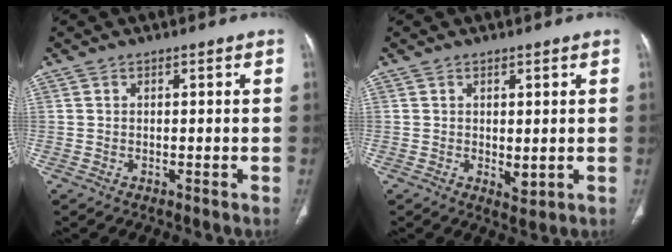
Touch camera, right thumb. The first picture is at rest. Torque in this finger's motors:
{"motor_torque": [2.61, 2.40, 0.98, -0.99, 0.41]}